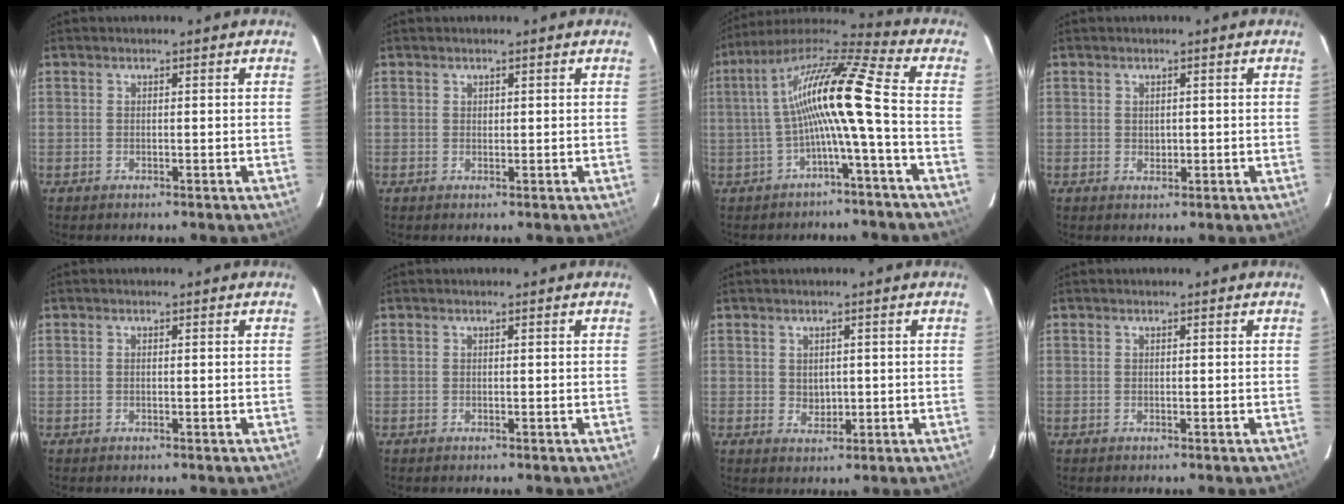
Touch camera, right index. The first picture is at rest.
{"total": 0.5, "force": [0.3, 0.4, 0.1], "torque": [-0.001, 0.002, 0.006]}
{"total": 14.3, "force": [-1.9, -0.1, 14.2], "torque": [-0.266, 0.016, -0.037]}
{"total": 1.3, "force": [0.2, 1.2, 0.5], "torque": [-0.004, 0.000, 0.006]}
{"total": 0.0}
{"total": 0.0}
{"total": 2.5, "force": [0.3, 2.2, 1.2], "torque": [-0.016, 0.000, 0.012]}
{"total": 0.0}